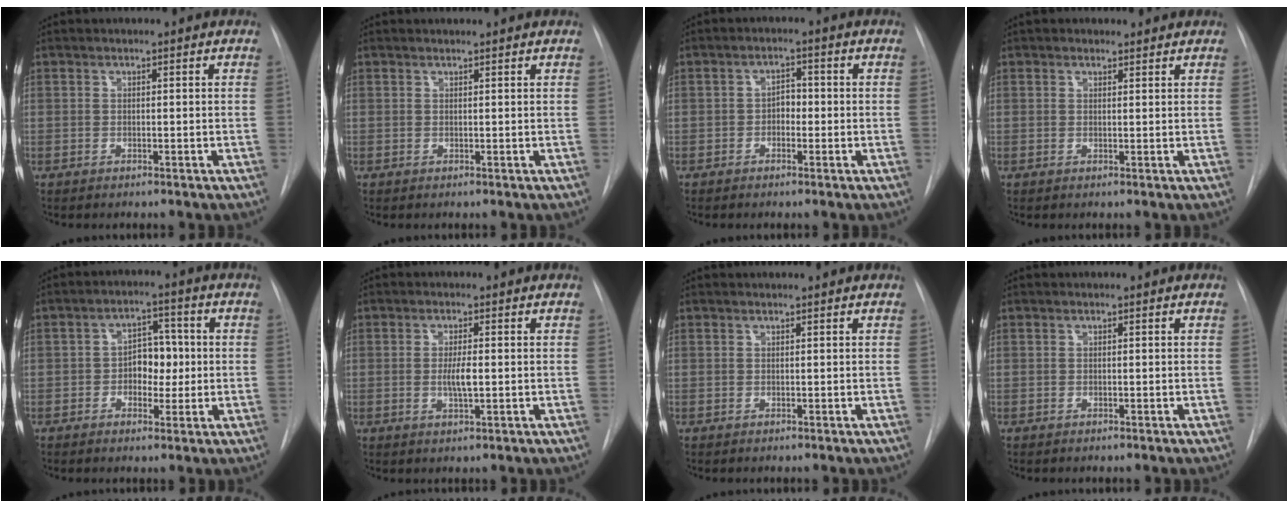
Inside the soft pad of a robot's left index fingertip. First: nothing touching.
{"total": 1.2, "force": [1.1, 0.1, 0.3], "torque": [-0.006, 0.008, 0.010]}
{"total": 2.5, "force": [-1.3, 1.6, 1.5], "torque": [-0.015, 0.003, -0.026]}
{"total": 0.9, "force": [0.6, 0.7, 0.1], "torque": [-0.002, 0.003, 0.003]}
{"total": 5.5, "force": [-1.1, 3.7, 3.9], "torque": [-0.053, 0.011, -0.020]}
{"total": 3.0, "force": [-0.9, 0.5, 2.9], "torque": [-0.054, -0.009, -0.016]}
{"total": 0.0}
{"total": 0.0}